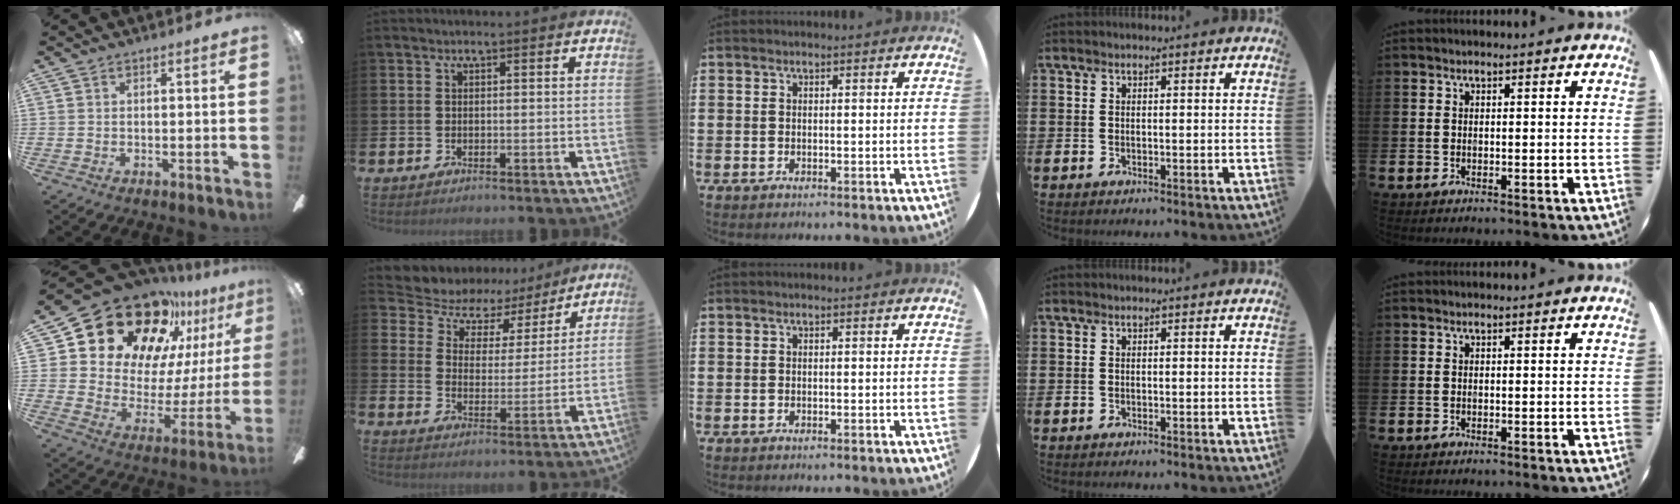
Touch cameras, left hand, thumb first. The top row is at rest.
{"thumb": {"total": 26.8, "force": [19.3, 14.2, 12.0], "torque": [-0.202, -0.137, 0.361]}, "index": {"total": 5.5, "force": [4.4, 3.3, 0.5], "torque": [-0.039, -0.040, 0.070]}}